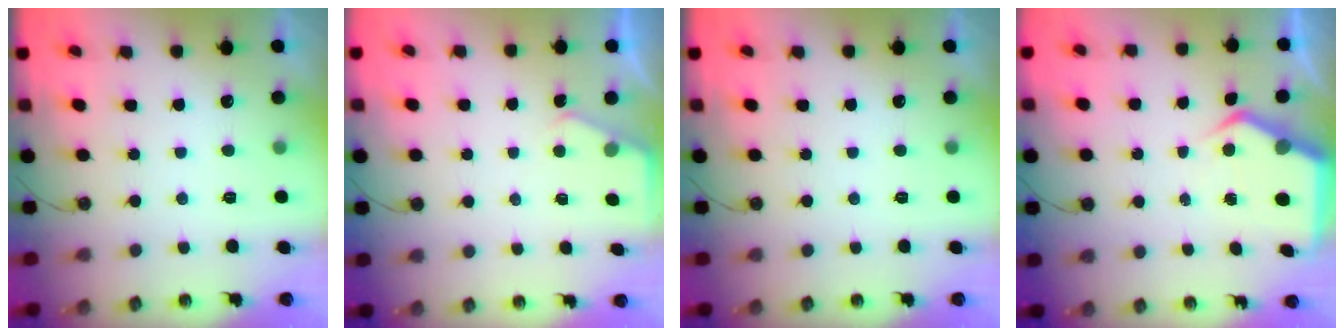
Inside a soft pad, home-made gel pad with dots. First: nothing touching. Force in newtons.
{"total": 2.1, "press": 2.1, "slide": 0.4}
{"total": 0.0}
{"total": 7.1, "press": 7.1, "slide": 0.5}